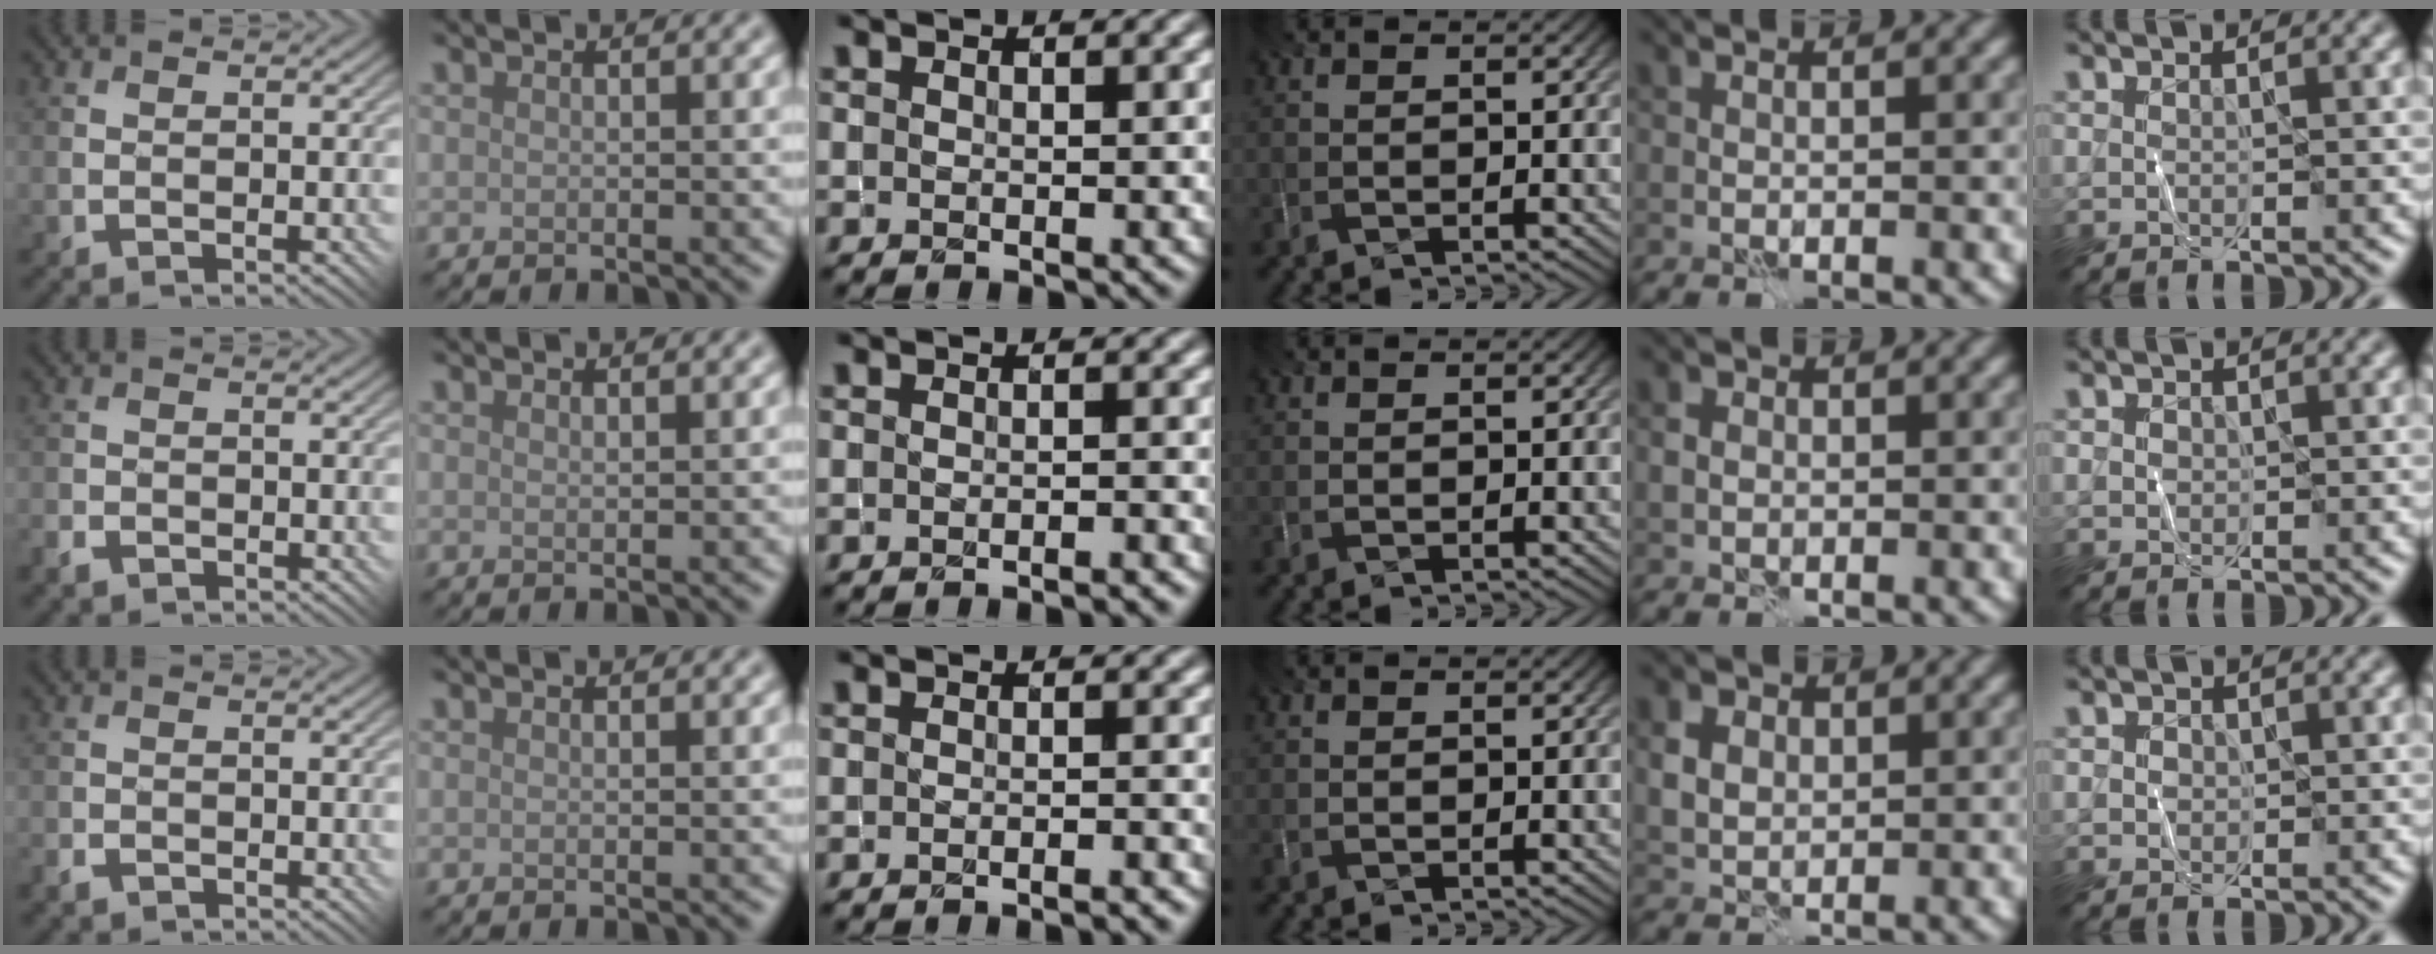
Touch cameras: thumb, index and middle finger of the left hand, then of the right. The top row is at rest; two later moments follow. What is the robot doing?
{"motion": "fold", "object": "shorts"}